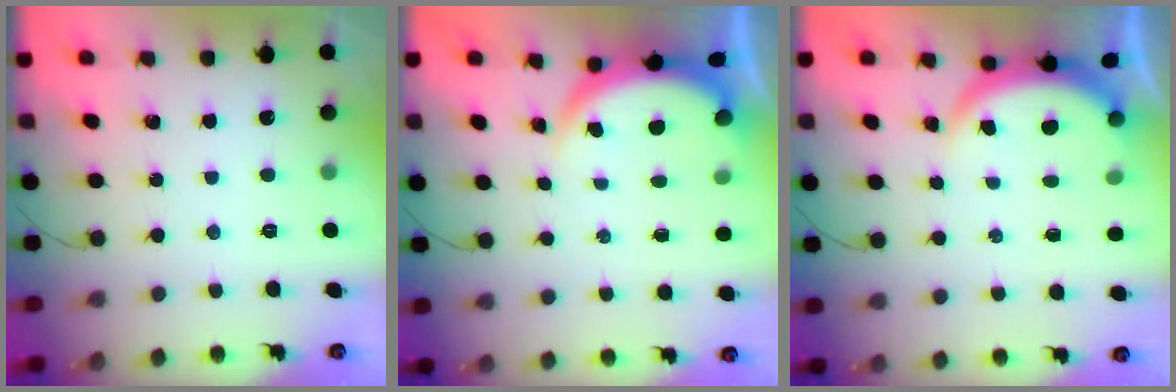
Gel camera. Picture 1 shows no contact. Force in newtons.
{"total": 3.8, "press": 3.8, "slide": 0.1}
{"total": 3.9, "press": 3.9, "slide": 0.2}